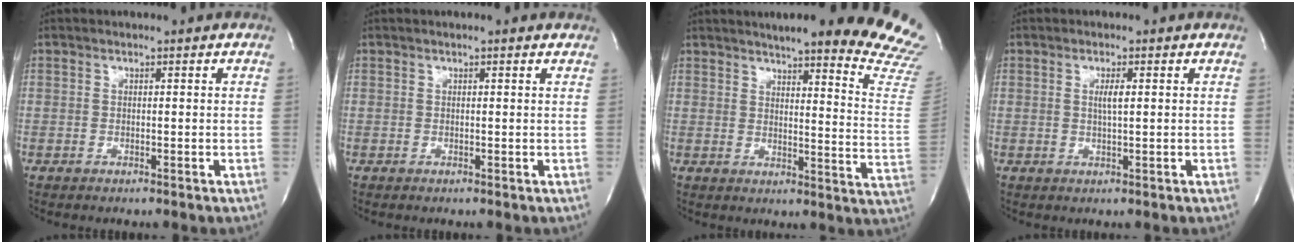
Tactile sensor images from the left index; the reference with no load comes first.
{"total": 1.1, "force": [0.8, 0.1, 0.7], "torque": [-0.011, 0.007, 0.005]}
{"total": 23.2, "force": [20.0, 1.7, 11.6], "torque": [-0.124, -0.097, 0.215]}
{"total": 1.8, "force": [0.0, 0.0, 1.8], "torque": [-0.035, -0.005, -0.001]}